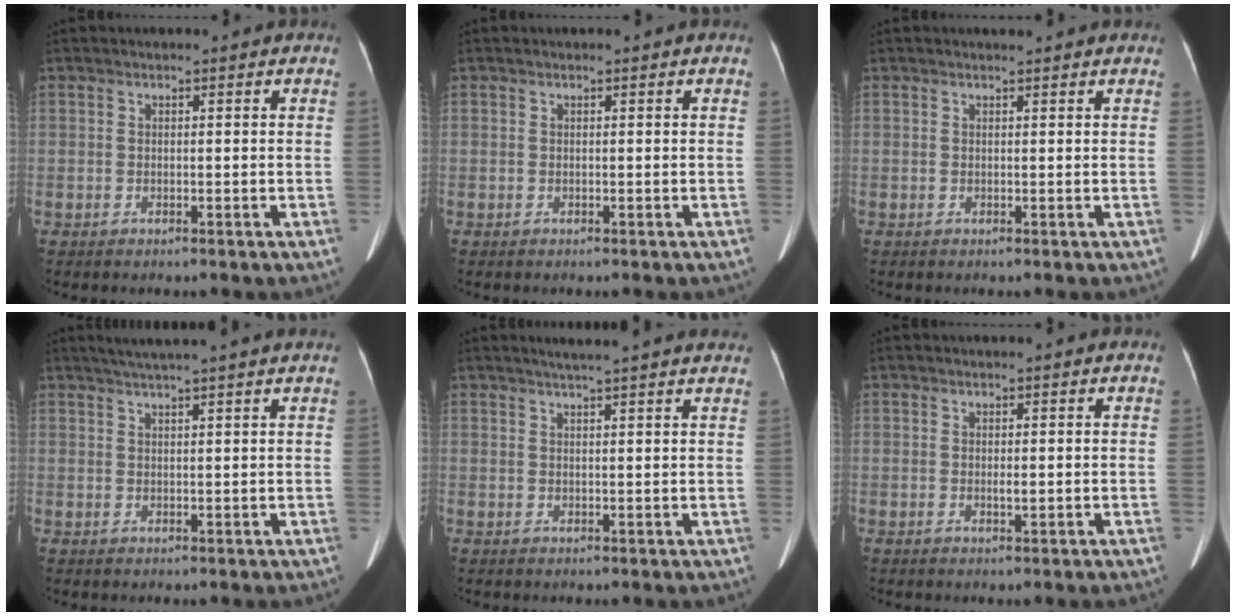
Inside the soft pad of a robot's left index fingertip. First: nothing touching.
{"total": 0.0}
{"total": 1.4, "force": [1.3, 0.2, 0.5], "torque": [-0.011, 0.009, 0.018]}
{"total": 6.9, "force": [5.8, -1.1, 3.6], "torque": [-0.055, 0.027, 0.078]}
{"total": 9.3, "force": [8.2, -0.1, 4.5], "torque": [-0.062, 0.022, 0.088]}
{"total": 0.8, "force": [0.1, 0.2, 0.8], "torque": [-0.015, -0.002, 0.002]}